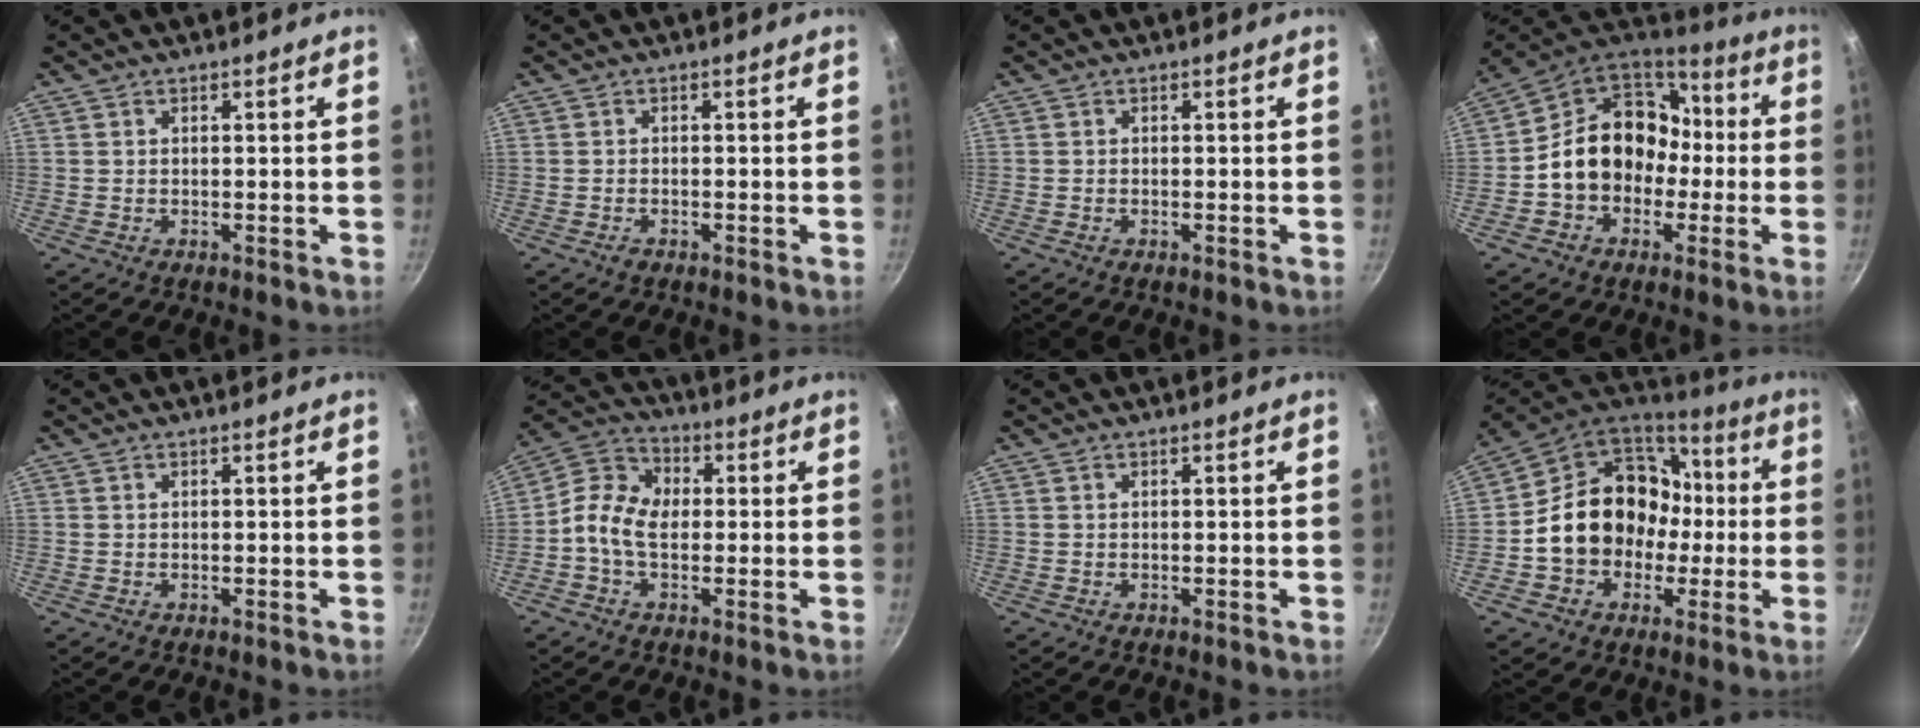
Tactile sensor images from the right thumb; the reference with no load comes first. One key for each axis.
{"total": 1.0, "fx": -0.7, "fy": 0.4, "fz": 0.5, "tx": -0.016, "ty": 0.005, "tz": -0.014}
{"total": 0.0}
{"total": 17.4, "fx": -1.3, "fy": 14.3, "fz": 9.9, "tx": -0.124, "ty": 0.061, "tz": -0.025}
{"total": 0.0}
{"total": 9.4, "fx": -0.6, "fy": 6.7, "fz": 6.5, "tx": -0.109, "ty": 0.024, "tz": -0.035}
{"total": 0.0}
{"total": 20.0, "fx": -0.8, "fy": 16.5, "fz": 11.2, "tx": -0.162, "ty": 0.055, "tz": -0.005}